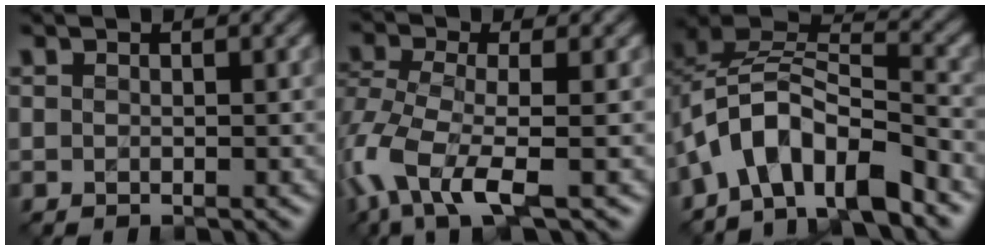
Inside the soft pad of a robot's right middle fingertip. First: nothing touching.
{"total": 6.5, "force": [-3.0, 2.3, 5.3], "torque": [-0.126, -0.005, -0.067]}
{"total": 8.4, "force": [-4.9, 3.9, 5.5], "torque": [-0.080, 0.013, -0.101]}